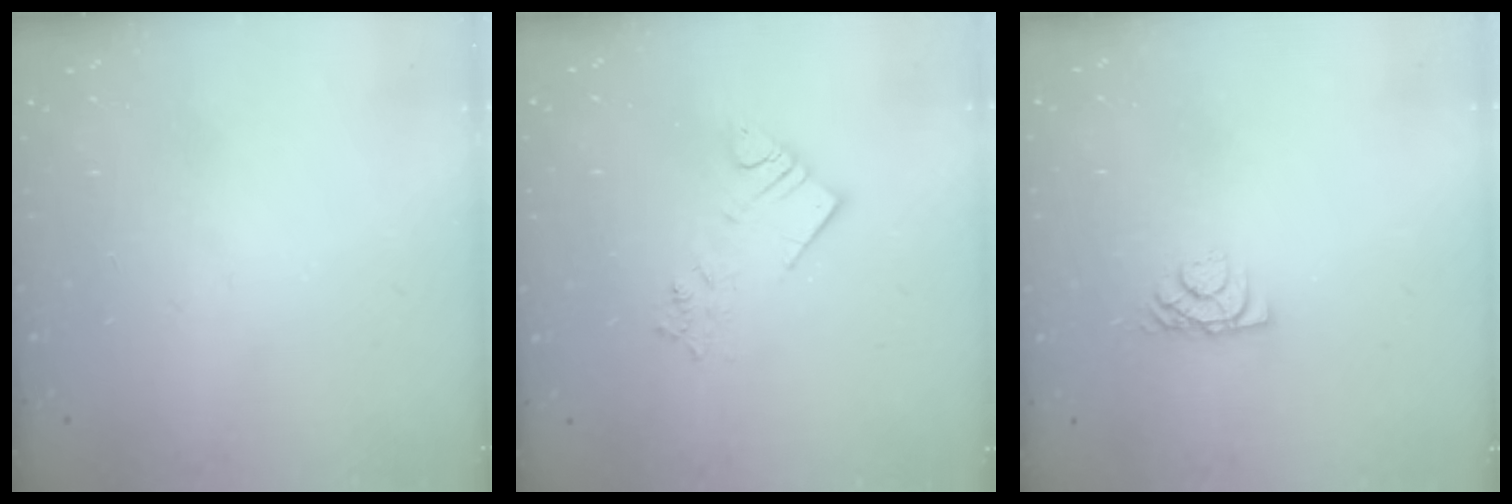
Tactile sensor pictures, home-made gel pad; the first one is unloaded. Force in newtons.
{"total": 5.1, "press": 5.1, "slide": 0.3}
{"total": 6.5, "press": 6.5, "slide": 0.6}